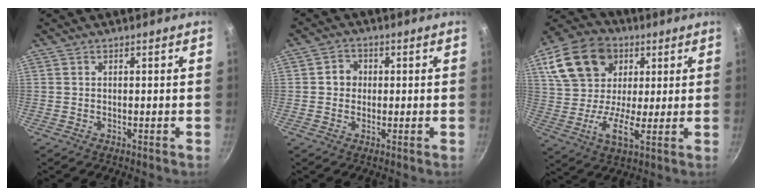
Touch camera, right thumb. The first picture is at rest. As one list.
[{"total": 3.5, "force": [0.2, 3.2, 1.4], "torque": [-0.001, 0.007, -0.001]}, {"total": 17.8, "force": [6.8, 12.8, 10.4], "torque": [-0.176, 0.008, 0.110]}]